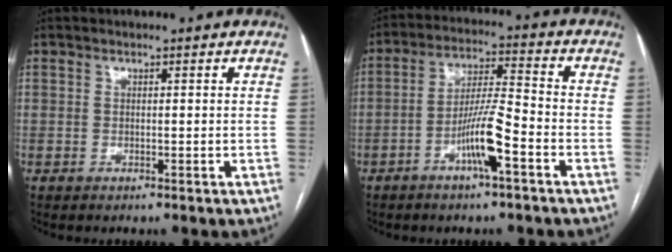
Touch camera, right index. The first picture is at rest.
{"total": 8.6, "force": [-4.0, 0.5, 7.6], "torque": [-0.149, 0.005, -0.073]}